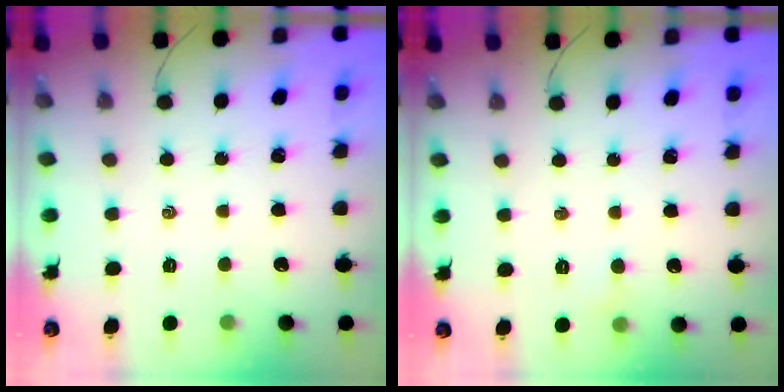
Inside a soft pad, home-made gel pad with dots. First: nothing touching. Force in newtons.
{"total": 2.7, "press": 2.6, "slide": 0.9}